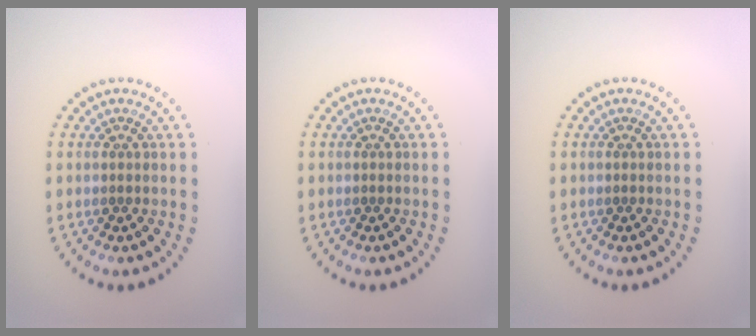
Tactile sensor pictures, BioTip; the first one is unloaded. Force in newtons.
{"total": 0.0}
{"total": 0.0}